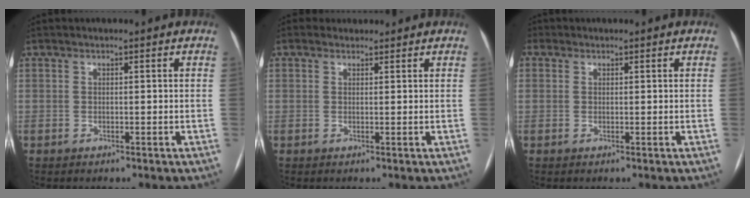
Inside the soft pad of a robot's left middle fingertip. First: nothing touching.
{"total": 1.3, "force": [1.0, 0.7, -0.1], "torque": [0.000, 0.012, 0.013]}
{"total": 2.0, "force": [0.7, 1.8, 0.4], "torque": [-0.004, 0.009, 0.012]}